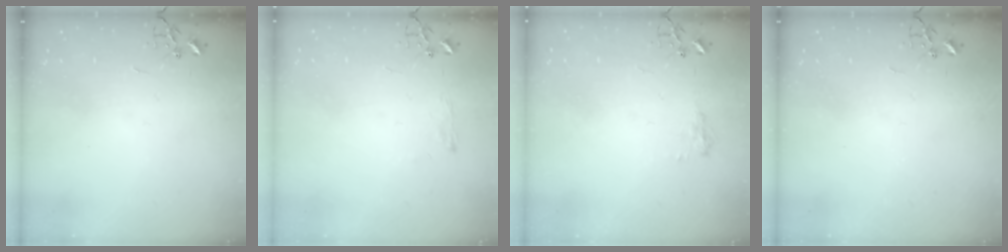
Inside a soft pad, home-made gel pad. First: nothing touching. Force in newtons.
{"total": 6.3, "press": 6.2, "slide": 0.8}
{"total": 7.8, "press": 7.8, "slide": 0.7}
{"total": 0.0}